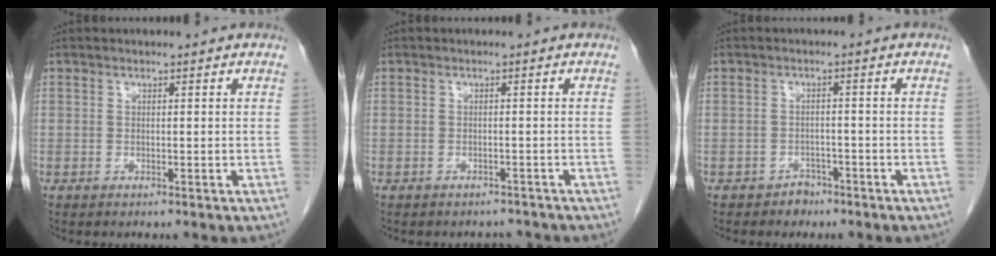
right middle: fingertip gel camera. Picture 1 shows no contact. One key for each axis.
{"total": 3.4, "fx": -3.1, "fy": 1.4, "fz": 0.2, "tx": -0.001, "ty": 0.002, "tz": -0.039}
{"total": 2.2, "fx": -1.7, "fy": 1.4, "fz": 0.2, "tx": -0.005, "ty": 0.007, "tz": -0.025}